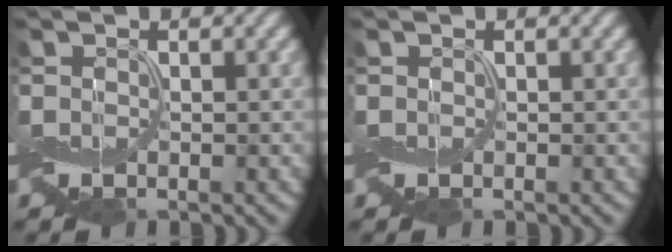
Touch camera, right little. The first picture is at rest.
{"total": 0.0}